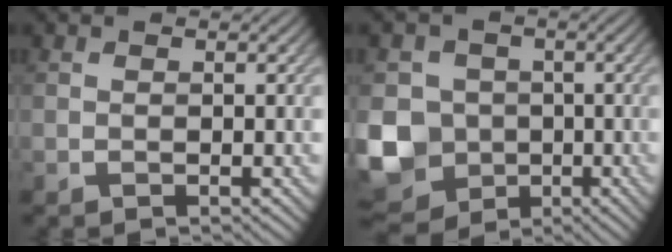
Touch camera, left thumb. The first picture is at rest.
{"total": 12.1, "force": [-2.4, 10.9, 4.7], "torque": [-0.146, -0.032, -0.070]}